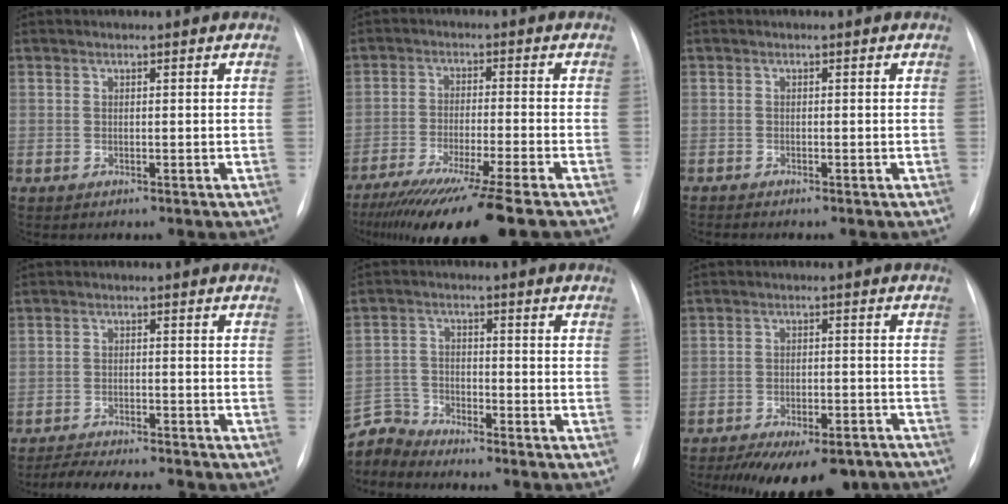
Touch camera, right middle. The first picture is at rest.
{"total": 16.2, "force": [-12.5, -0.9, 10.2], "torque": [-0.161, -0.053, -0.197]}
{"total": 0.5, "force": [-0.5, -0.2, 0.1], "torque": [-0.001, -0.003, -0.010]}
{"total": 9.5, "force": [-8.3, 1.8, 4.1], "torque": [-0.066, -0.007, -0.118]}
{"total": 5.4, "force": [-5.3, 0.1, -1.2], "torque": [0.019, 0.001, -0.105]}
{"total": 15.5, "force": [-12.0, 6.0, 7.7], "torque": [-0.123, -0.005, -0.158]}